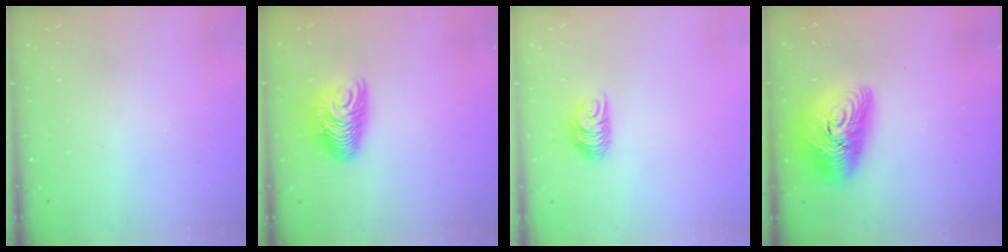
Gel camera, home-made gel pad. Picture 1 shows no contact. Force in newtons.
{"total": 10.1, "press": 10.1, "slide": 0.6}
{"total": 7.3, "press": 7.3, "slide": 0.8}
{"total": 17.5, "press": 17.5, "slide": 1.2}